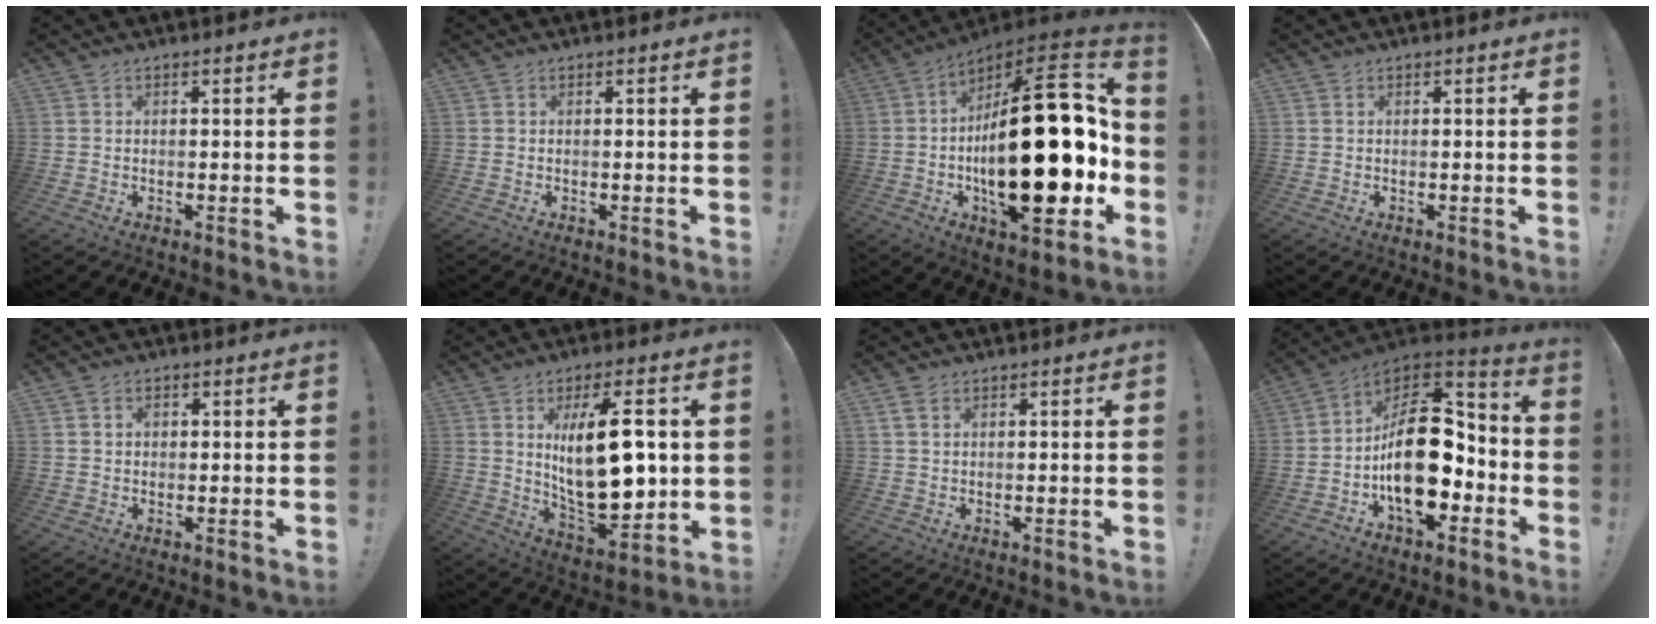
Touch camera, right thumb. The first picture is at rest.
{"total": 0.0}
{"total": 35.1, "force": [-2.7, 13.7, 32.2], "torque": [-0.511, 0.011, -0.035]}
{"total": 0.0}
{"total": 1.7, "force": [0.6, 1.4, 0.7], "torque": [-0.007, -0.003, 0.009]}
{"total": 21.1, "force": [3.4, 8.3, 19.2], "torque": [-0.321, -0.022, 0.053]}
{"total": 2.8, "force": [1.4, 1.7, 1.7], "torque": [-0.035, 0.003, 0.028]}
{"total": 23.5, "force": [-3.4, 13.5, 19.0], "torque": [-0.310, 0.026, -0.044]}